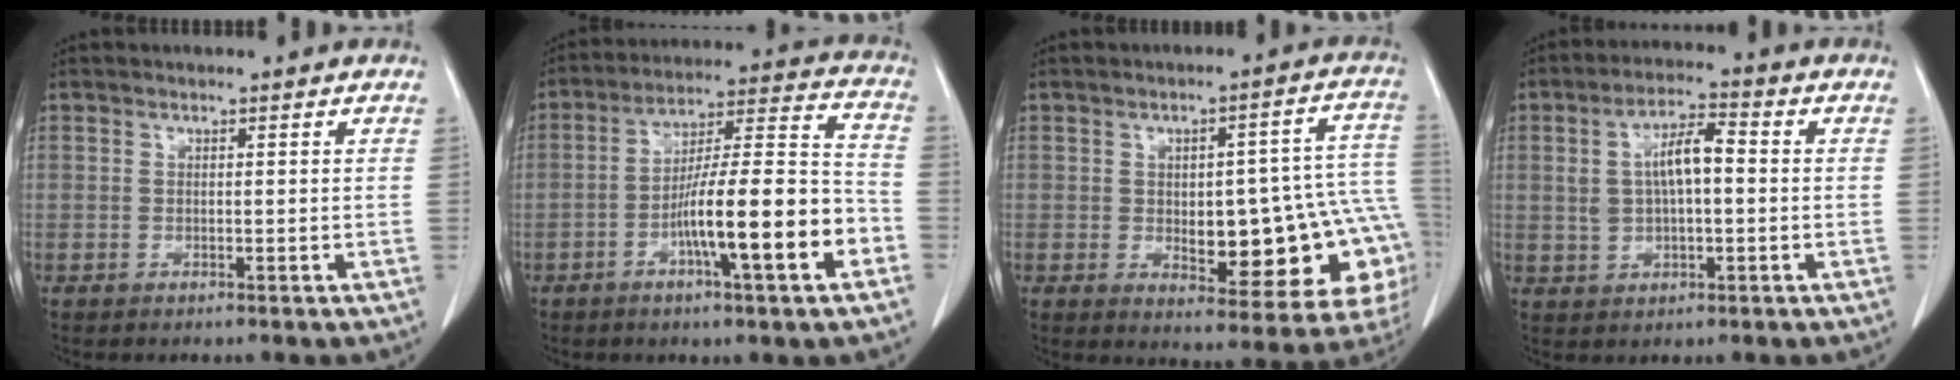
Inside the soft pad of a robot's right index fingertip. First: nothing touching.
{"total": 16.9, "force": [-6.2, 1.6, 15.7], "torque": [-0.252, 0.008, -0.097]}
{"total": 21.0, "force": [-3.7, 7.5, 19.3], "torque": [-0.167, 0.039, -0.023]}
{"total": 7.6, "force": [0.8, 2.9, 6.9], "torque": [-0.139, 0.023, 0.016]}